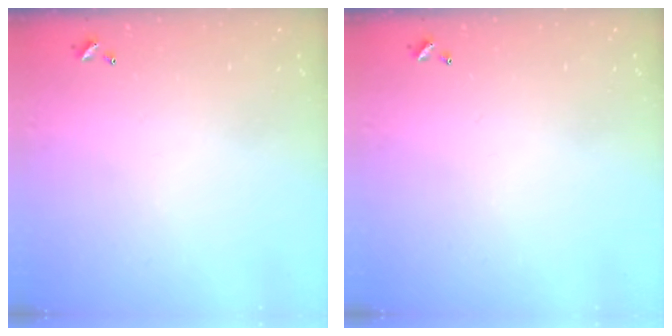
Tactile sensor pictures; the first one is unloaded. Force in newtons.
{"total": 0.0}